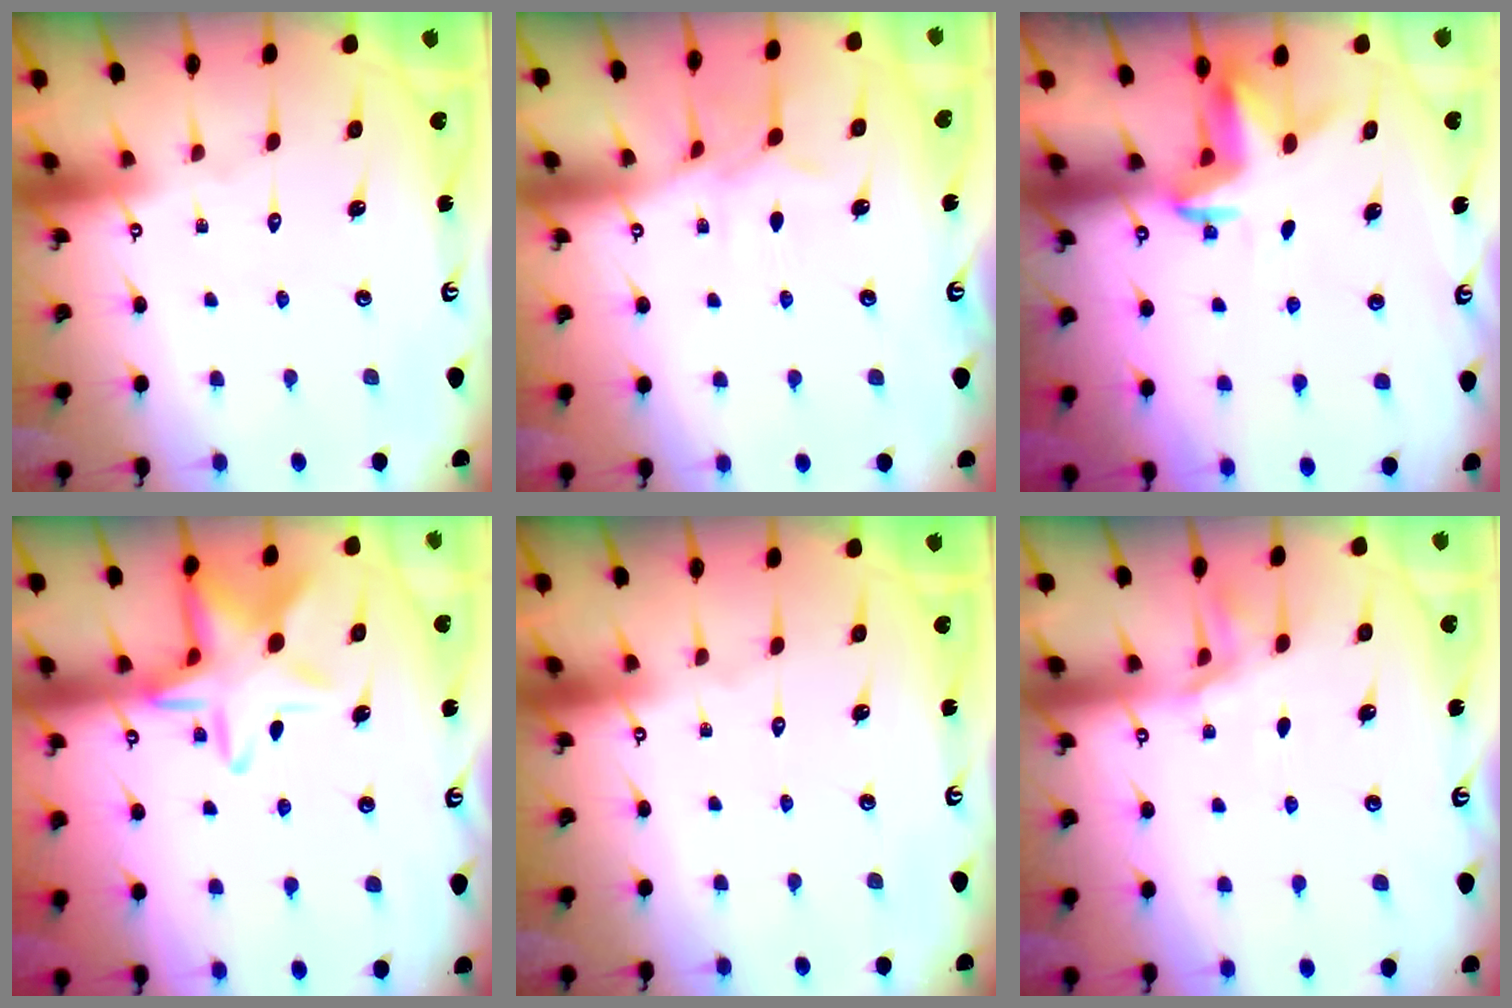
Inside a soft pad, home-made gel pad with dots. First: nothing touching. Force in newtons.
{"total": 6.6, "press": 6.6, "slide": 0.7}
{"total": 3.3, "press": 3.3, "slide": 0.2}
{"total": 12.8, "press": 12.7, "slide": 1.1}
{"total": 0.0}
{"total": 2.9, "press": 2.8, "slide": 0.4}